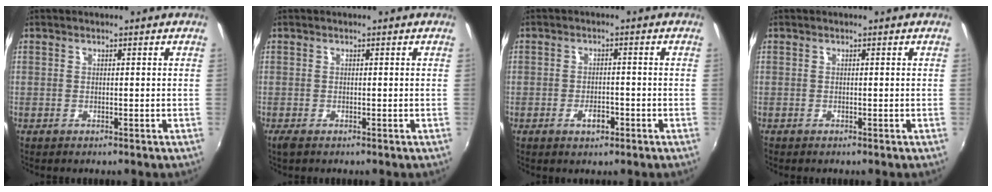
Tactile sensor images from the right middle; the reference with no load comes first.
{"total": 1.2, "force": [-0.8, 0.3, 0.9], "torque": [-0.020, -0.006, -0.015]}
{"total": 2.8, "force": [-1.5, 1.4, 1.9], "torque": [-0.037, -0.001, -0.024]}
{"total": 0.0}